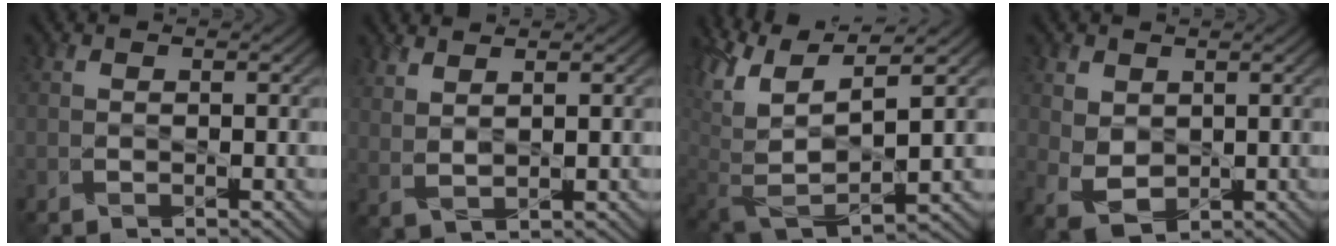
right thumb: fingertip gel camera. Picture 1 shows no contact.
{"total": 2.8, "force": [2.3, 0.2, 1.6], "torque": [-0.029, -0.007, 0.047]}
{"total": 10.6, "force": [4.5, 4.9, 8.3], "torque": [-0.192, -0.004, 0.088]}
{"total": 3.3, "force": [1.6, 2.3, 1.8], "torque": [-0.052, -0.005, 0.033]}